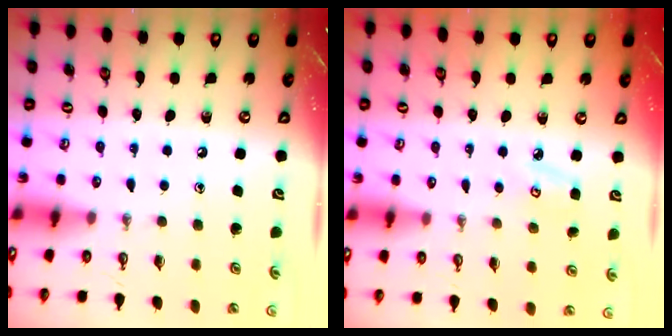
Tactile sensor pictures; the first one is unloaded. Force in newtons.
{"total": 3.6, "press": 3.6, "slide": 0.4}